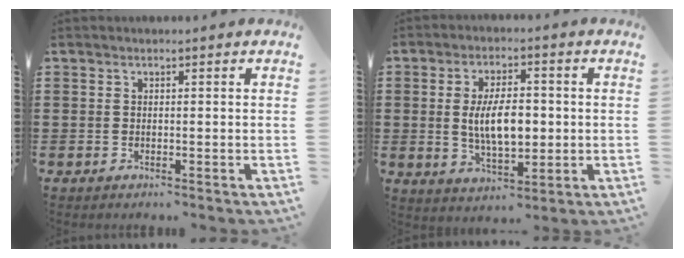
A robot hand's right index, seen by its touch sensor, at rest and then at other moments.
{"total": 7.9, "force": [0.2, 3.7, 7.0], "torque": [-0.120, -0.004, -0.006]}